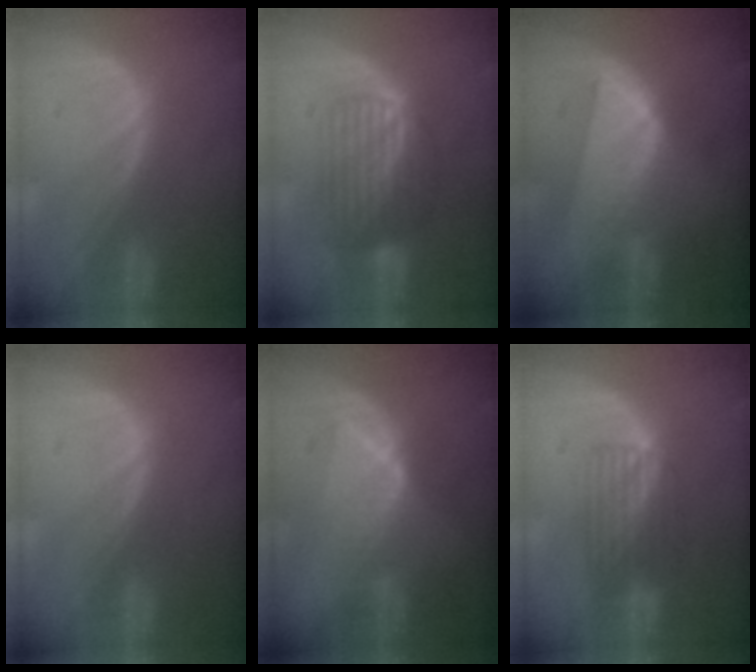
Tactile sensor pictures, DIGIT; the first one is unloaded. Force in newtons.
{"total": 6.7, "press": 6.4, "slide": 1.9}
{"total": 7.9, "press": 7.2, "slide": 3.2}
{"total": 0.0}
{"total": 6.3, "press": 6.2, "slide": 1.0}
{"total": 4.3, "press": 4.2, "slide": 1.1}